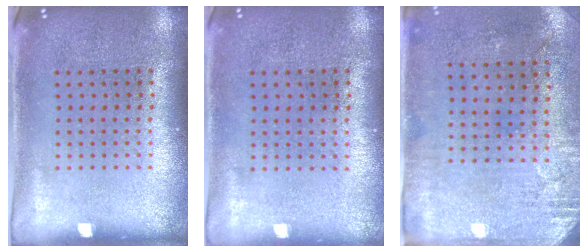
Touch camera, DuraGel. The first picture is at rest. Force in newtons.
{"total": 0.0}
{"total": 2.7, "press": 2.3, "slide": 1.5}